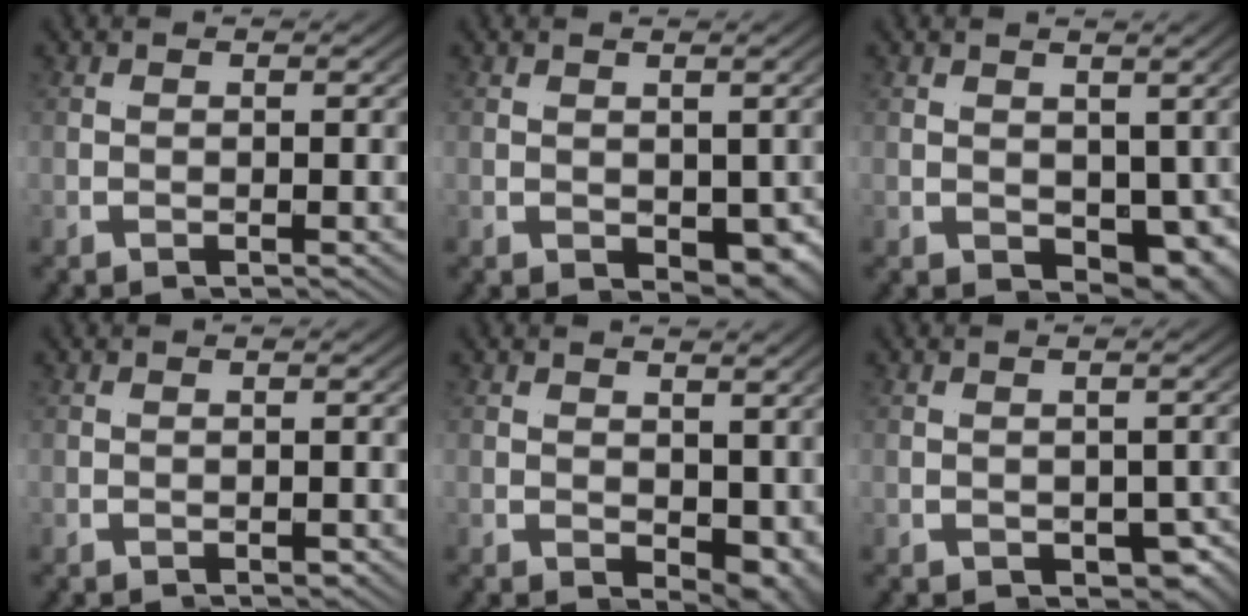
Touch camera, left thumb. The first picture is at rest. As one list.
[{"total": 3.9, "force": [0.1, 2.3, 3.1], "torque": [-0.052, -0.004, 0.006]}, {"total": 6.5, "force": [0.4, 4.7, 4.5], "torque": [-0.073, 0.000, 0.003]}, {"total": 0.9, "force": [-0.3, 0.7, 0.5], "torque": [-0.012, -0.002, -0.006]}, {"total": 3.2, "force": [0.8, 1.6, 2.7], "torque": [-0.040, 0.002, 0.014]}, {"total": 3.4, "force": [-0.7, 2.1, 2.6], "torque": [-0.035, -0.010, -0.005]}]